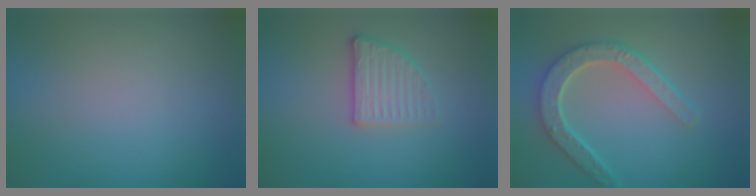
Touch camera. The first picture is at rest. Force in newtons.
{"total": 2.7, "press": 2.5, "slide": 1.0}
{"total": 5.1, "press": 4.0, "slide": 3.2}